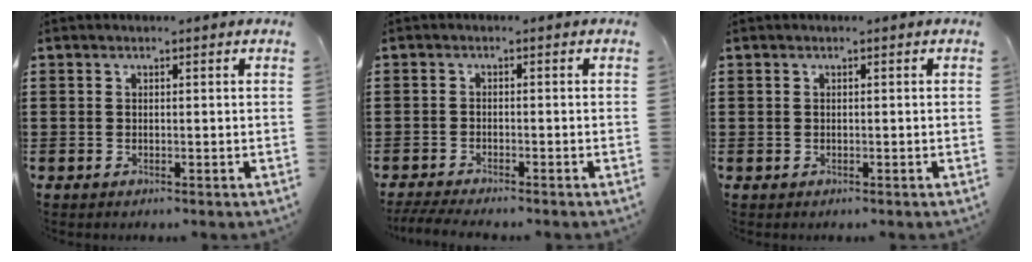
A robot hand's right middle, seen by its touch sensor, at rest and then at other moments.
{"total": 2.4, "force": [-2.3, 0.0, 0.7], "torque": [-0.020, -0.005, -0.048]}
{"total": 0.0}